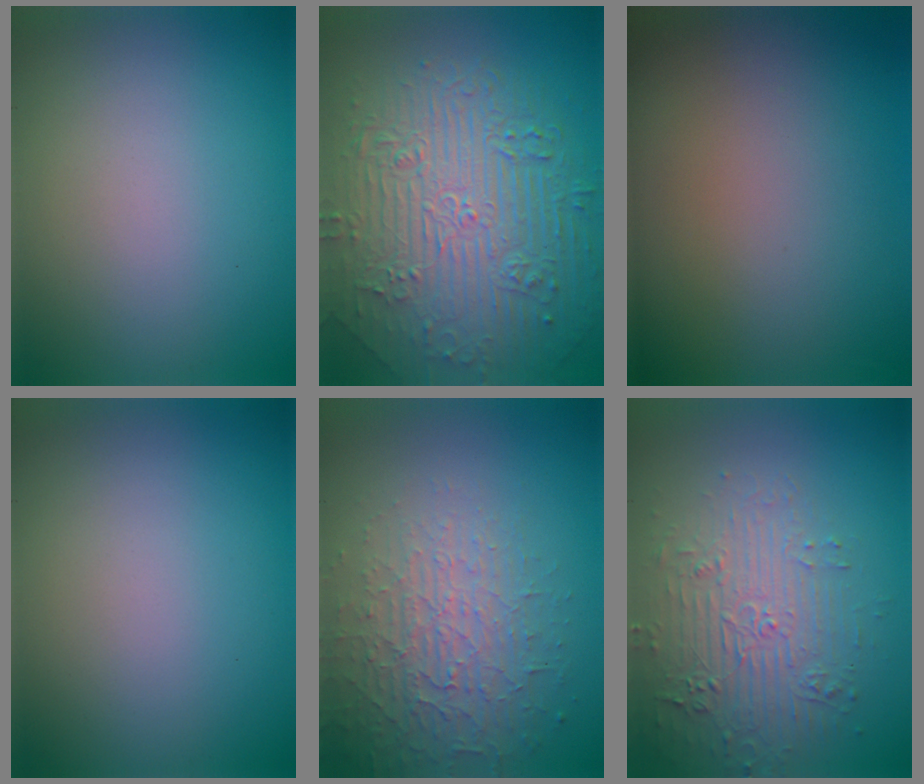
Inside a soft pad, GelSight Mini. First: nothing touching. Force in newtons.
{"total": 11.0, "press": 7.4, "slide": 8.2}
{"total": 0.0}
{"total": 0.0}
{"total": 4.2, "press": 3.8, "slide": 1.7}
{"total": 4.3, "press": 3.9, "slide": 1.7}